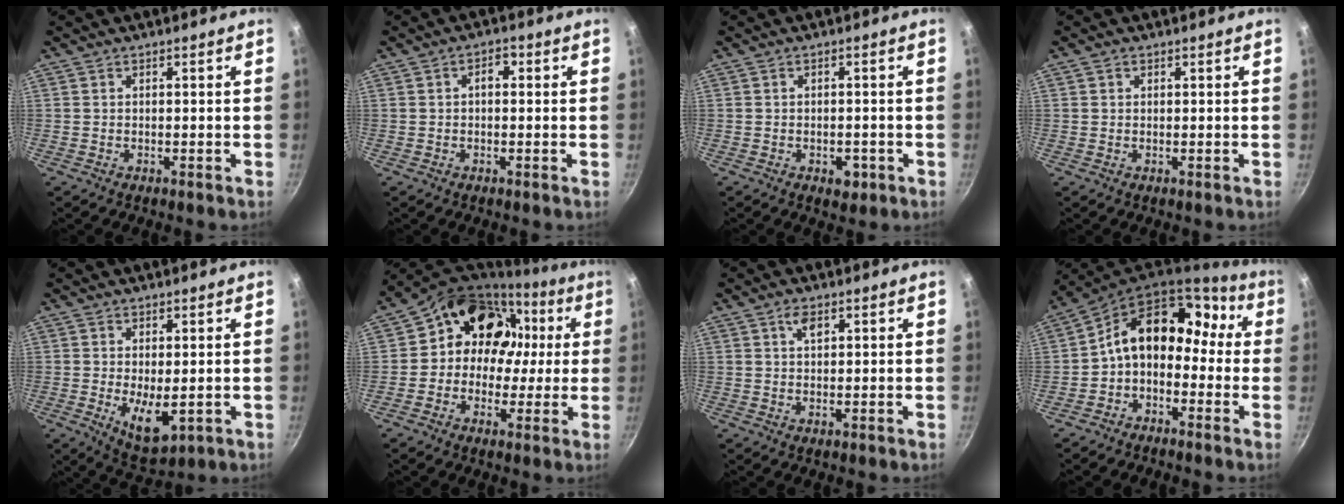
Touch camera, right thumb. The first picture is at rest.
{"total": 2.6, "force": [0.3, 1.7, 2.0], "torque": [-0.026, 0.007, 0.001]}
{"total": 3.3, "force": [-1.3, 2.1, 2.3], "torque": [-0.024, 0.008, -0.009]}
{"total": 0.8, "force": [0.4, 0.7, 0.3], "torque": [-0.003, 0.003, 0.006]}
{"total": 7.5, "force": [-0.8, 3.5, 6.6], "torque": [-0.096, -0.015, 0.004]}
{"total": 15.5, "force": [2.4, 12.9, 8.3], "torque": [-0.084, 0.046, 0.025]}
{"total": 2.6, "force": [1.1, 1.4, 2.0], "torque": [-0.026, -0.004, 0.018]}
{"total": 13.4, "force": [-1.0, 10.0, 8.8], "torque": [-0.102, 0.069, -0.038]}